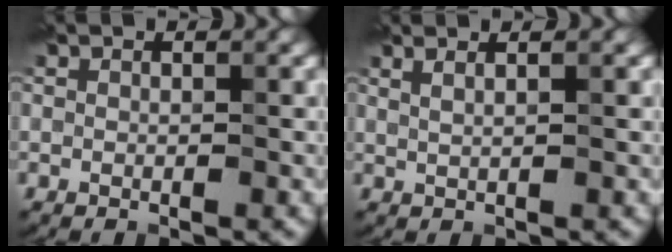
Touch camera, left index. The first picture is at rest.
{"total": 2.8, "force": [1.6, 1.2, 2.0], "torque": [-0.010, 0.006, -0.002]}